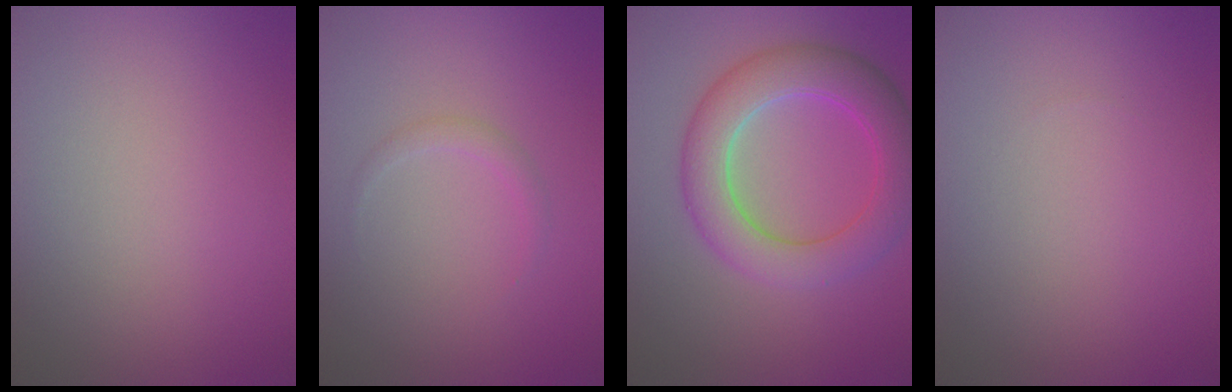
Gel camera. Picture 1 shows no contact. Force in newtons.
{"total": 0.9, "press": 0.9, "slide": 0.0}
{"total": 6.5, "press": 6.5, "slide": 0.3}
{"total": 0.0}